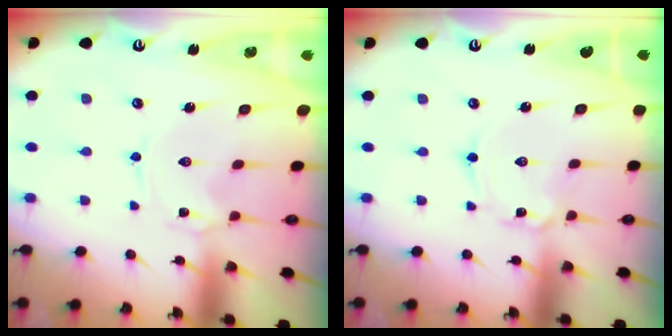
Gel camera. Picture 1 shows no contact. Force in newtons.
{"total": 1.9, "press": 1.9, "slide": 0.2}